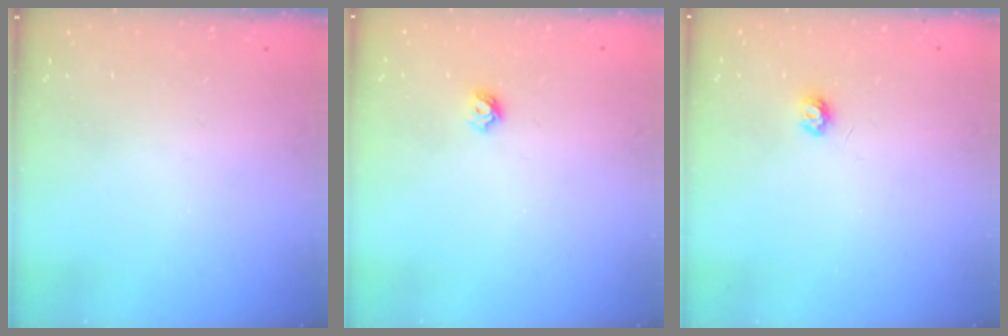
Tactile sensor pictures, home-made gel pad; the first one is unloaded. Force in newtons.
{"total": 5.5, "press": 5.5, "slide": 0.7}
{"total": 4.6, "press": 4.6, "slide": 0.5}